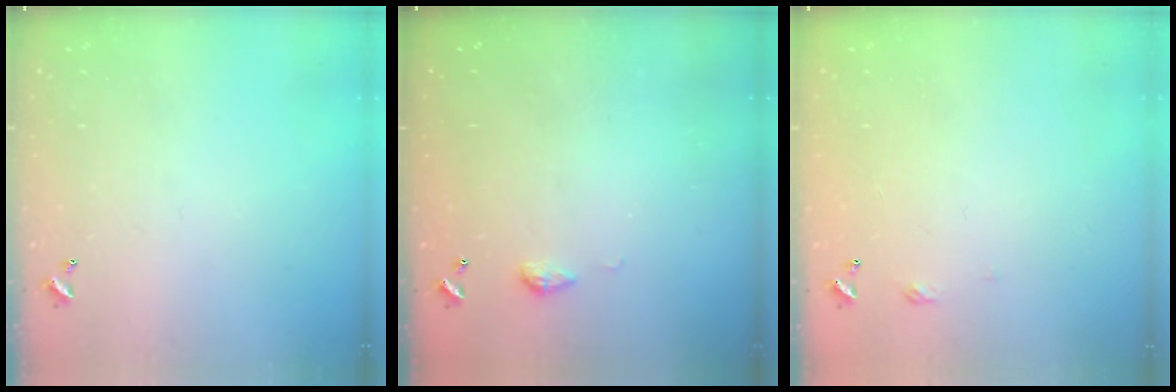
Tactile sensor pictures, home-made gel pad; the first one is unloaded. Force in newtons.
{"total": 3.3, "press": 3.2, "slide": 0.5}
{"total": 2.7, "press": 2.6, "slide": 0.4}